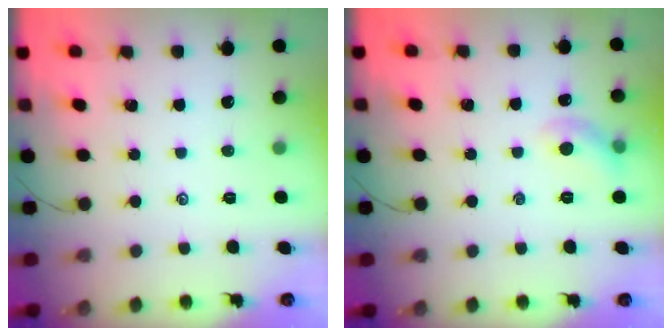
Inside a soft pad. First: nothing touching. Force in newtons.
{"total": 6.0, "press": 5.9, "slide": 1.2}